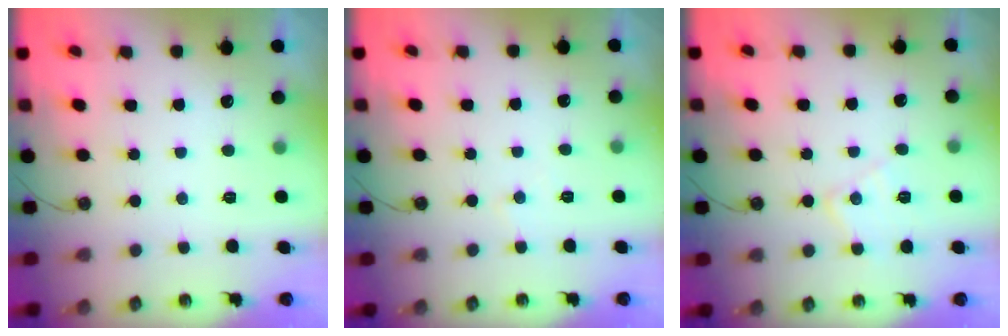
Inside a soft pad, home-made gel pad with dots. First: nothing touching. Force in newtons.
{"total": 3.3, "press": 3.3, "slide": 0.5}
{"total": 8.6, "press": 8.6, "slide": 0.6}